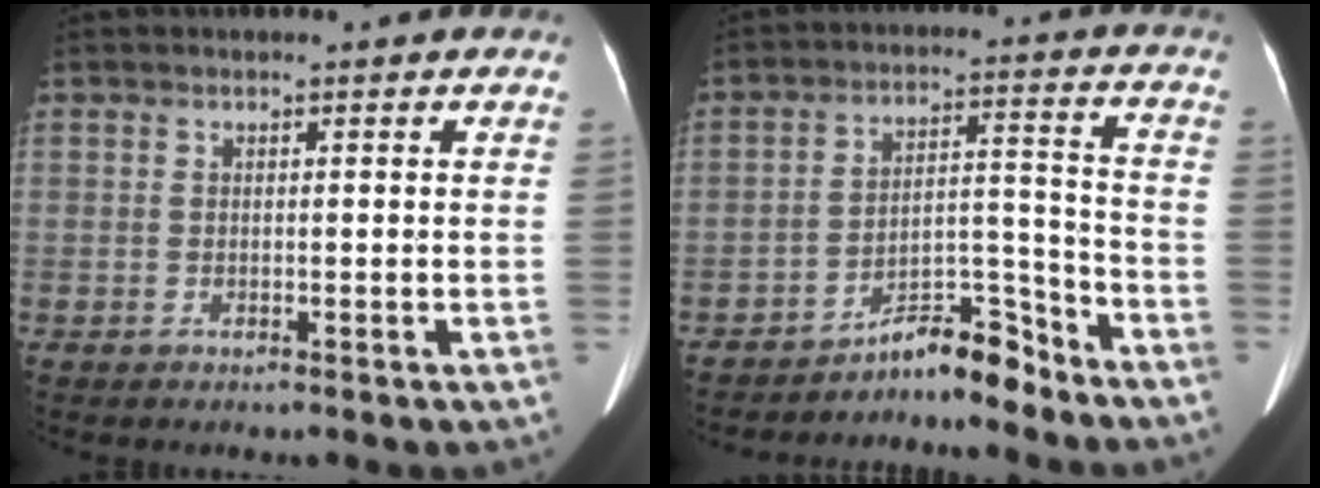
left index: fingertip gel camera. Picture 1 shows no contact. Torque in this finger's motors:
{"motor_torque": [-0.26, 0.49, 0.01, 0.00]}